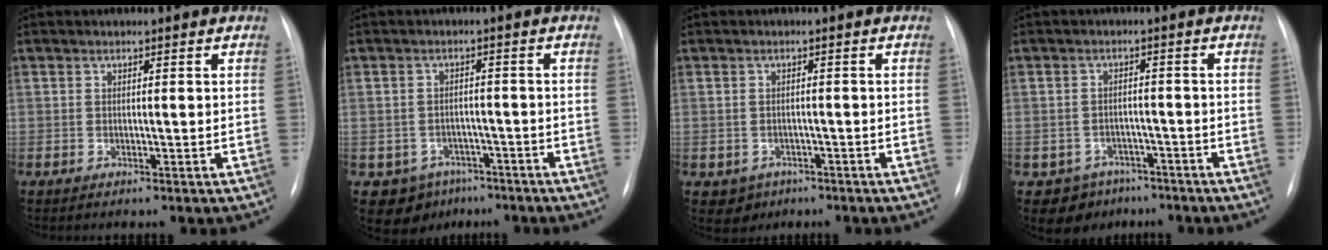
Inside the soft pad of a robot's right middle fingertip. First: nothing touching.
{"total": 6.5, "force": [-4.0, 5.0, 1.2], "torque": [-0.013, 0.011, -0.049]}
{"total": 3.3, "force": [-1.7, 2.8, 0.5], "torque": [-0.007, 0.008, -0.016]}
{"total": 5.9, "force": [-4.0, 4.4, 0.4], "torque": [0.002, 0.013, -0.051]}